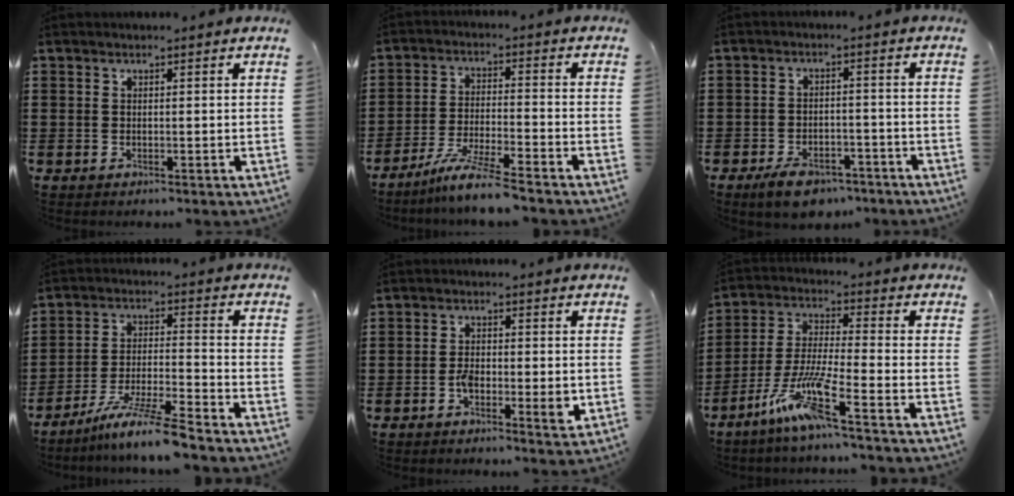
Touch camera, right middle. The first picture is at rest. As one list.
[{"total": 7.2, "force": [-6.2, -0.4, 3.7], "torque": [-0.085, -0.019, -0.119]}, {"total": 4.9, "force": [-4.2, 1.8, 1.6], "torque": [-0.032, 0.009, -0.080]}, {"total": 9.1, "force": [-7.7, -0.4, 4.8], "torque": [-0.098, -0.008, -0.150]}, {"total": 4.4, "force": [-1.4, 1.8, 3.8], "torque": [-0.062, 0.002, -0.028]}, {"total": 9.1, "force": [-6.1, 0.5, 6.7], "torque": [-0.148, -0.013, -0.122]}]